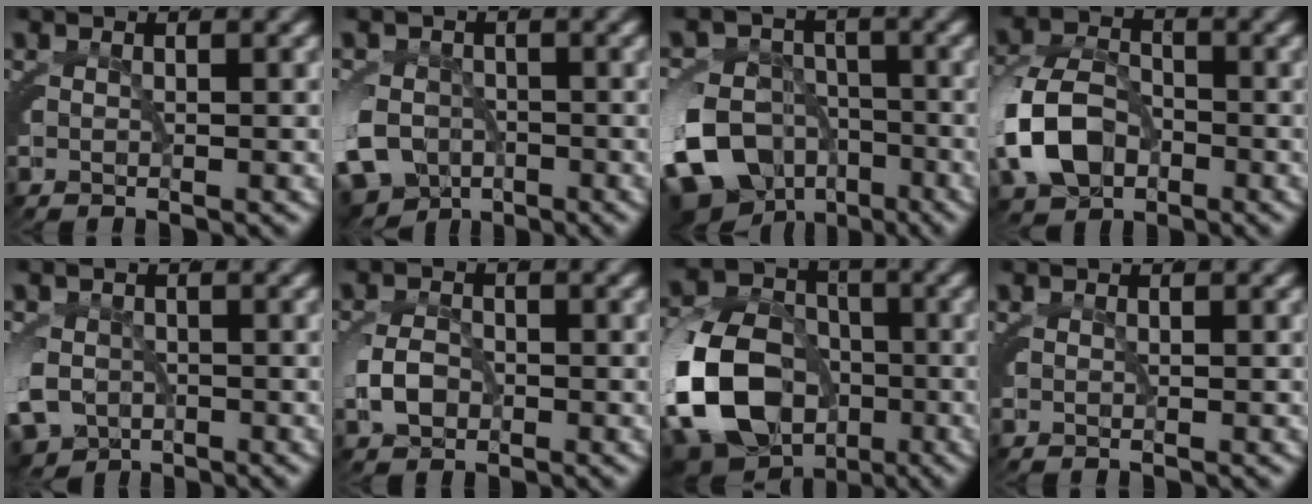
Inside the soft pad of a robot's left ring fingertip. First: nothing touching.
{"total": 8.1, "force": [-4.1, 6.6, 2.2], "torque": [-0.048, -0.035, -0.059]}
{"total": 15.6, "force": [-6.5, 13.0, 5.7], "torque": [-0.116, -0.071, -0.097]}
{"total": 6.4, "force": [-1.7, 4.8, 4.0], "torque": [-0.091, -0.019, -0.018]}
{"total": 5.5, "force": [-2.5, 4.4, 2.1], "torque": [-0.050, -0.029, -0.031]}
{"total": 2.2, "force": [-0.7, 1.4, 1.4], "torque": [-0.036, -0.003, -0.006]}
{"total": 18.2, "force": [-6.1, 15.0, 8.2], "torque": [-0.194, -0.077, -0.092]}
{"total": 0.0}